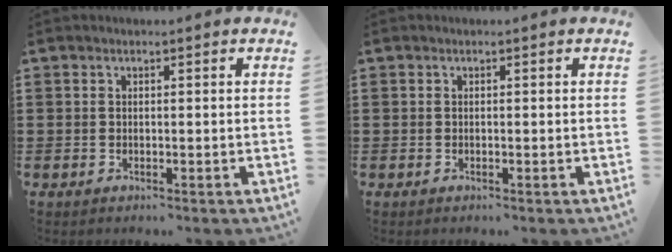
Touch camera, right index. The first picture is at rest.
{"total": 0.0}